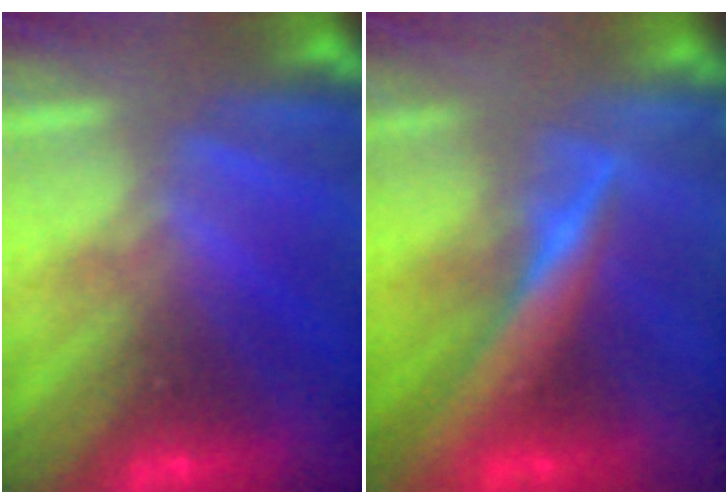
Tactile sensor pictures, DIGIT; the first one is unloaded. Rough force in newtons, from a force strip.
{"total": 4.6}